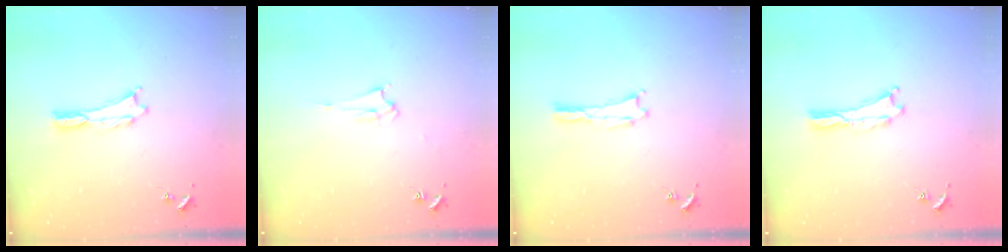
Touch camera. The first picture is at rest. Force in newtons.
{"total": 2.1, "press": 2.1, "slide": 0.2}
{"total": 0.0}
{"total": 0.0}